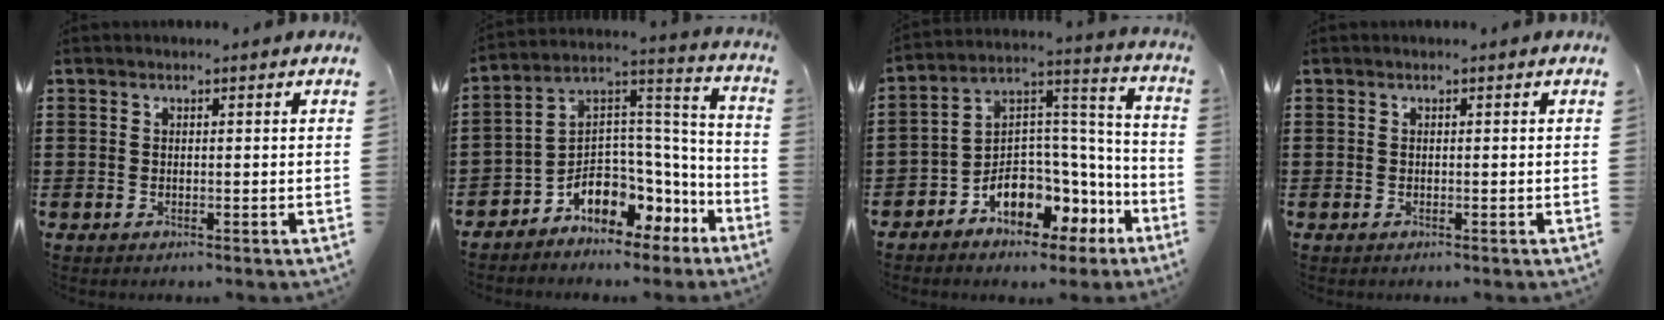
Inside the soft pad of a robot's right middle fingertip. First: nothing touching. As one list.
[{"total": 5.5, "force": [-3.0, 4.1, 1.9], "torque": [-0.057, -0.024, -0.061]}, {"total": 7.0, "force": [-4.3, 4.6, 3.1], "torque": [-0.072, -0.013, -0.080]}, {"total": 0.0}]